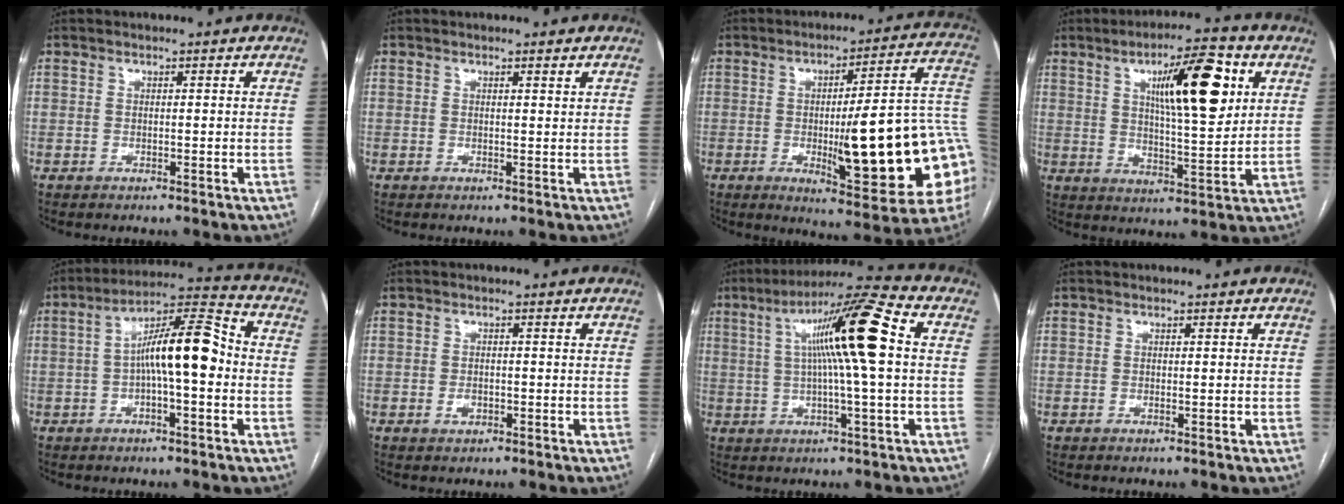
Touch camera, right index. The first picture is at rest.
{"total": 0.7, "force": [0.6, 0.0, 0.3], "torque": [-0.010, -0.001, 0.009]}
{"total": 23.6, "force": [-3.7, 3.7, 23.0], "torque": [-0.234, 0.013, -0.038]}
{"total": 14.0, "force": [5.1, 2.7, 12.7], "torque": [-0.201, 0.007, 0.082]}
{"total": 11.7, "force": [-0.6, 2.4, 11.4], "torque": [-0.195, 0.034, -0.013]}
{"total": 1.5, "force": [-0.6, 1.0, 0.9], "torque": [-0.015, 0.003, -0.007]}
{"total": 14.5, "force": [2.4, 0.2, 14.3], "torque": [-0.241, 0.026, 0.036]}
{"total": 0.0}